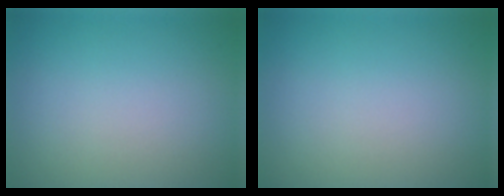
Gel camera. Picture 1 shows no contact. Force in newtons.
{"total": 0.0}